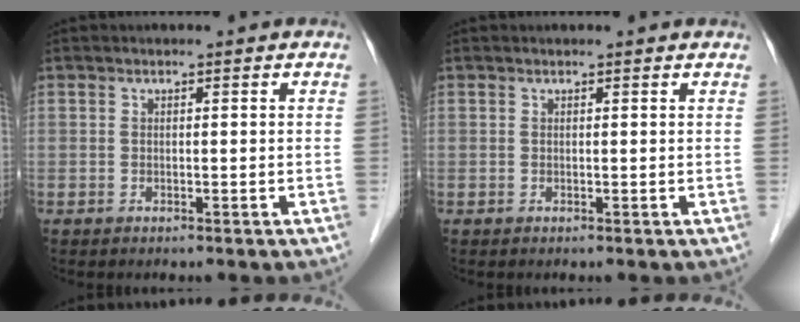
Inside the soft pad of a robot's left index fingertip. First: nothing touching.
{"total": 0.8, "force": [0.8, 0.0, 0.1], "torque": [-0.009, 0.002, 0.005]}